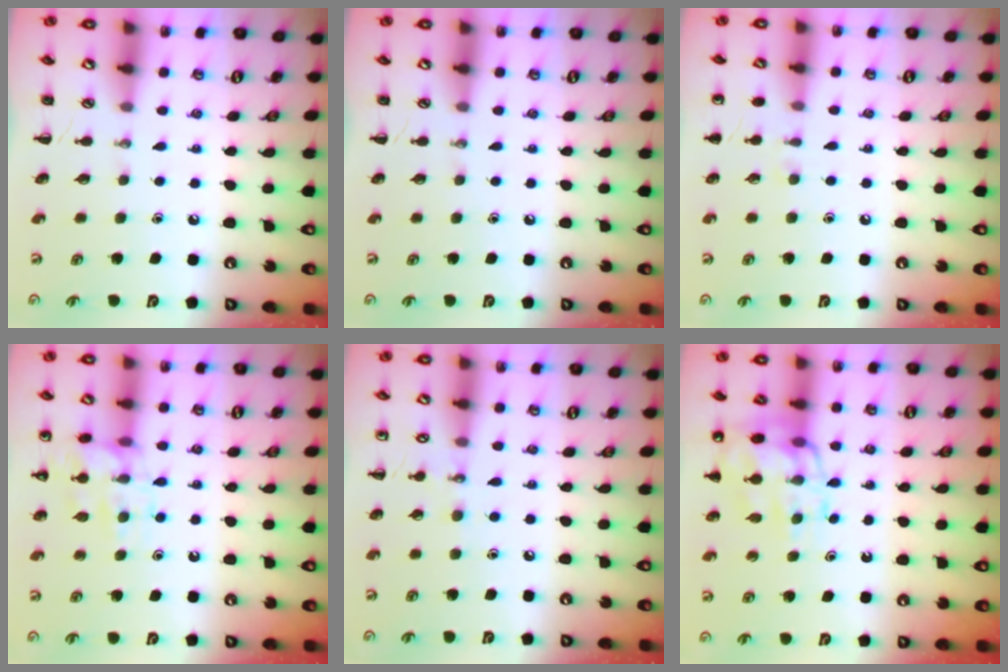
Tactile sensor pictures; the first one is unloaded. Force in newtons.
{"total": 0.0}
{"total": 5.6, "press": 5.3, "slide": 1.7}
{"total": 13.3, "press": 13.2, "slide": 1.8}
{"total": 5.7, "press": 5.5, "slide": 1.5}
{"total": 15.7, "press": 15.4, "slide": 3.0}